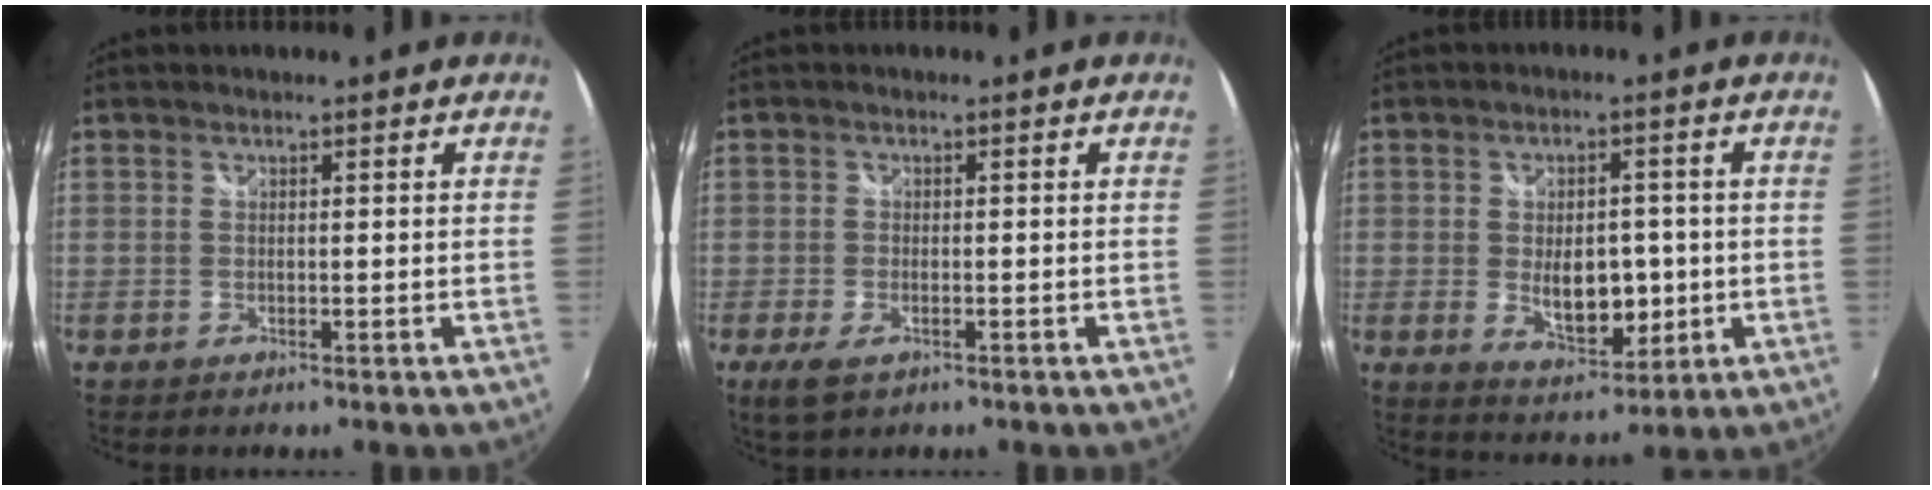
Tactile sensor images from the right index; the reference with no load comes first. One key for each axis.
{"total": 4.1, "fx": -2.1, "fy": 1.9, "fz": 2.9, "tx": -0.068, "ty": -0.008, "tz": -0.036}
{"total": 9.1, "fx": -1.1, "fy": 5.3, "fz": 7.3, "tx": -0.125, "ty": -0.010, "tz": -0.005}